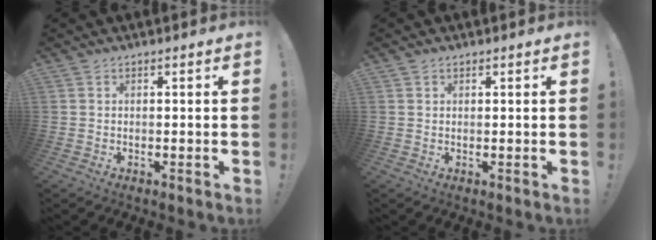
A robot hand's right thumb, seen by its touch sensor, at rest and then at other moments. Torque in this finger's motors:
{"motor_torque": [-0.02, -0.09, -0.39, 0.11, 0.00]}